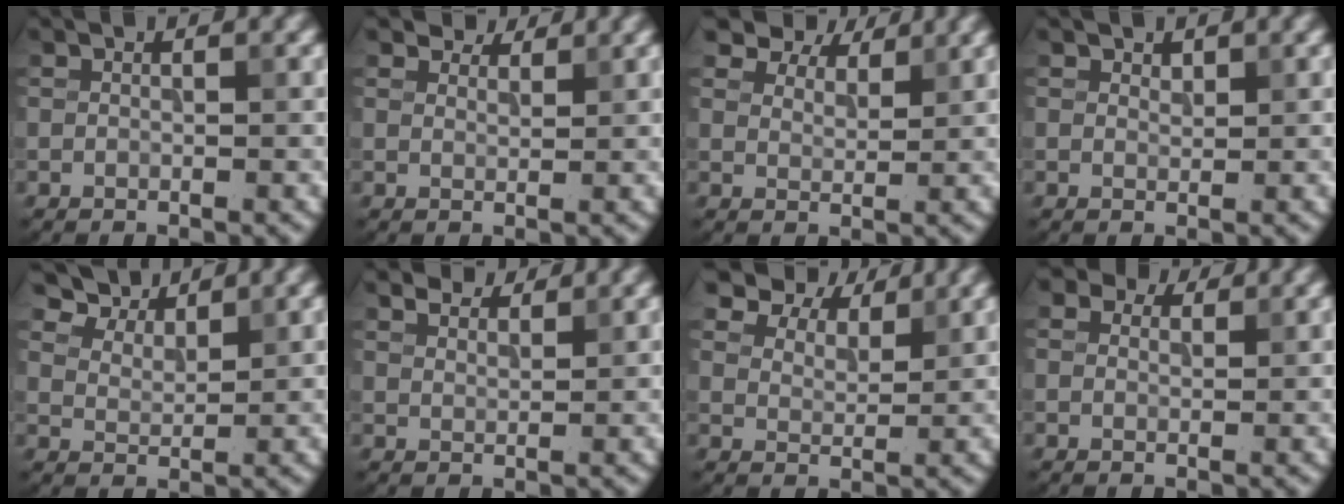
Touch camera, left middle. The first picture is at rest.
{"total": 3.1, "force": [2.9, 1.0, 0.6], "torque": [-0.016, -0.003, 0.049]}
{"total": 6.6, "force": [5.7, 2.5, 2.1], "torque": [-0.056, -0.014, 0.110]}
{"total": 0.8, "force": [0.7, 0.4, 0.1], "torque": [-0.002, -0.002, 0.012]}
{"total": 5.2, "force": [4.6, 1.8, 1.5], "torque": [-0.046, -0.006, 0.094]}
{"total": 3.3, "force": [3.1, 0.7, 0.9], "torque": [-0.021, 0.002, 0.052]}
{"total": 7.4, "force": [6.4, 2.8, 2.4], "torque": [-0.058, -0.017, 0.125]}
{"total": 3.2, "force": [2.5, 1.7, 1.2], "torque": [-0.026, 0.001, 0.027]}